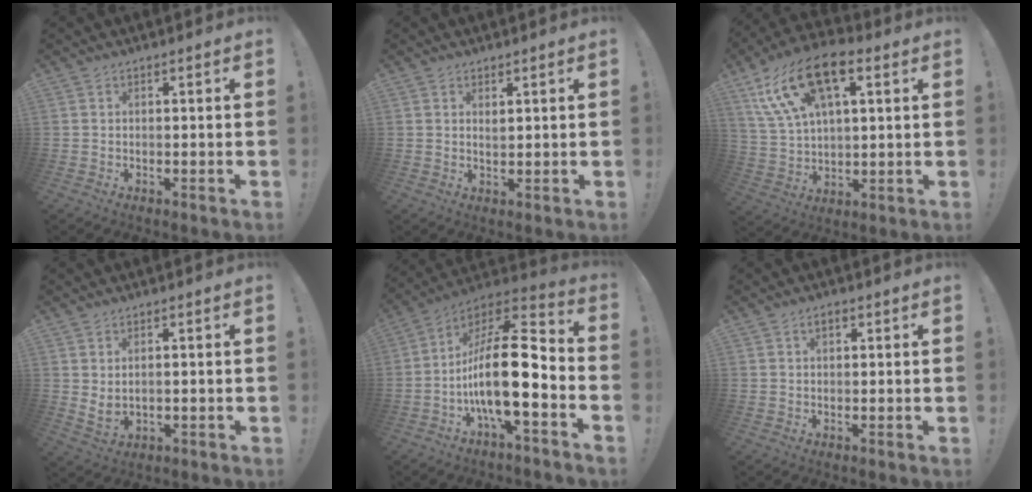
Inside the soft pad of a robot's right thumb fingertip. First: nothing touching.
{"total": 1.8, "force": [1.2, 0.7, 1.1], "torque": [-0.007, -0.006, 0.019]}
{"total": 17.4, "force": [8.4, 9.1, 12.2], "torque": [-0.232, -0.029, 0.150]}
{"total": 3.6, "force": [2.1, 1.3, 2.5], "torque": [-0.044, -0.011, 0.039]}
{"total": 20.7, "force": [-4.7, 6.5, 19.1], "torque": [-0.356, 0.017, -0.083]}
{"total": 1.9, "force": [0.9, 1.0, 1.3], "torque": [-0.026, 0.004, 0.015]}